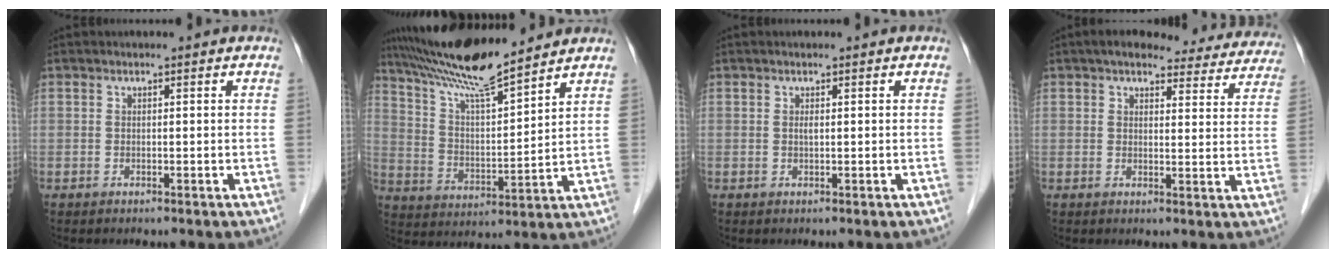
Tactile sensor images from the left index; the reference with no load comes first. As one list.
[{"total": 13.3, "force": [11.9, -0.1, 6.1], "torque": [-0.116, 0.005, 0.220]}, {"total": 0.6, "force": [0.2, 0.1, 0.5], "torque": [-0.013, -0.001, 0.004]}, {"total": 18.4, "force": [16.3, 5.3, 6.5], "torque": [-0.066, 0.011, 0.178]}]